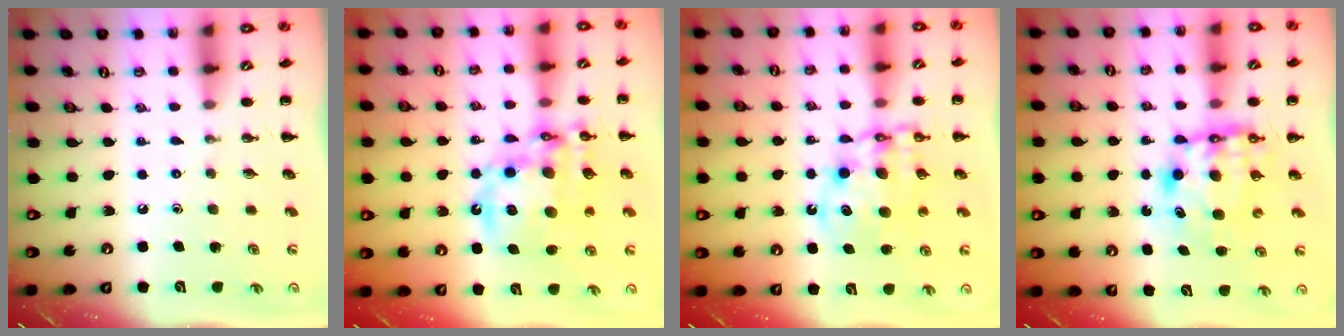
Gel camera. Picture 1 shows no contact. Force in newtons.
{"total": 18.7, "press": 18.1, "slide": 4.6}
{"total": 10.7, "press": 10.4, "slide": 2.7}
{"total": 7.4, "press": 7.2, "slide": 1.8}